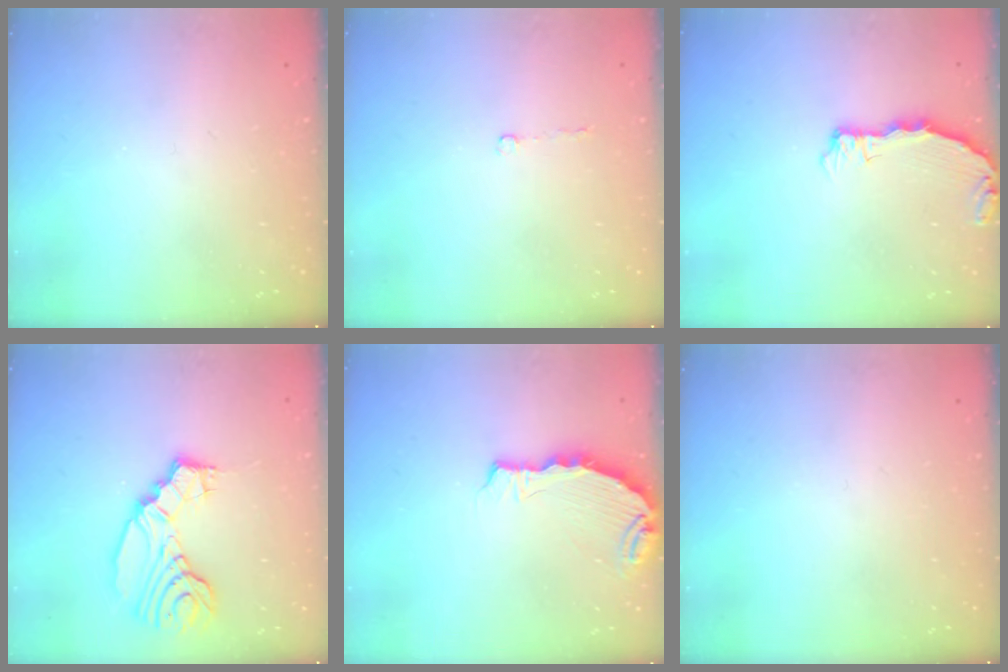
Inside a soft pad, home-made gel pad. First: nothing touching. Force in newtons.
{"total": 2.6, "press": 2.5, "slide": 0.5}
{"total": 3.7, "press": 3.7, "slide": 0.4}
{"total": 11.6, "press": 11.4, "slide": 2.1}
{"total": 6.0, "press": 5.8, "slide": 1.5}
{"total": 0.0}